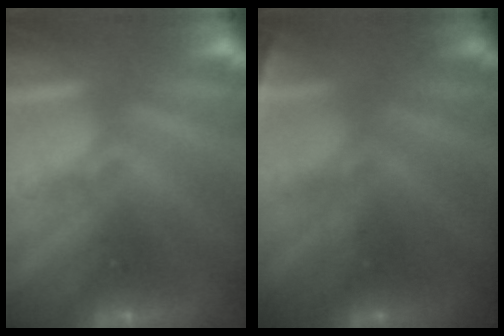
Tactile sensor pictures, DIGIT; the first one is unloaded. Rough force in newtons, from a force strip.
{"total": 3.4}